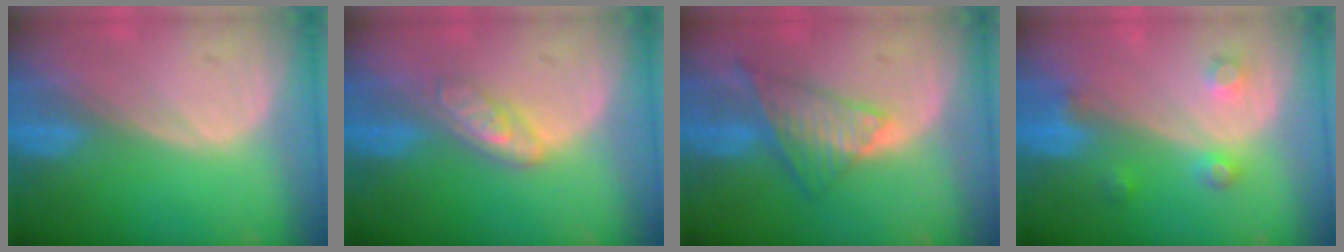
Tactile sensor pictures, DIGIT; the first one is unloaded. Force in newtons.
{"total": 4.4, "press": 4.0, "slide": 2.0}
{"total": 7.6, "press": 6.4, "slide": 4.0}
{"total": 3.7, "press": 3.4, "slide": 1.5}